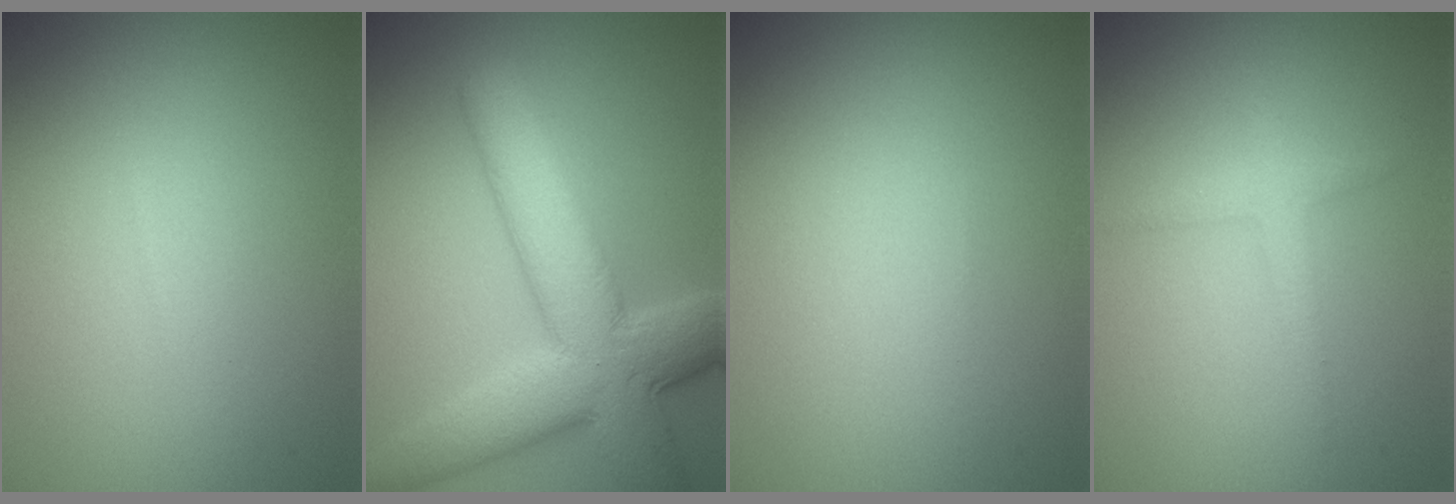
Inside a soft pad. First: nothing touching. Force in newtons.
{"total": 9.5, "press": 9.5, "slide": 0.2}
{"total": 0.0}
{"total": 1.6, "press": 1.6, "slide": 0.1}